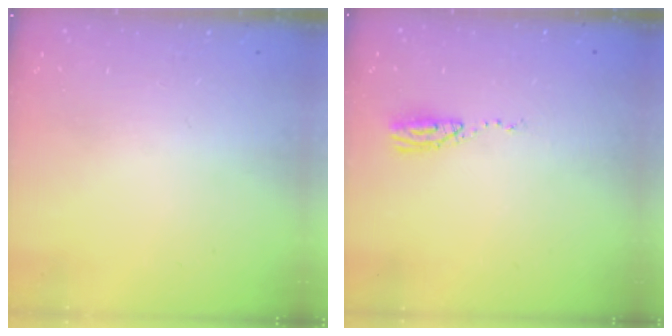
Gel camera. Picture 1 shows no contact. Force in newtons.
{"total": 5.0, "press": 4.7, "slide": 1.5}